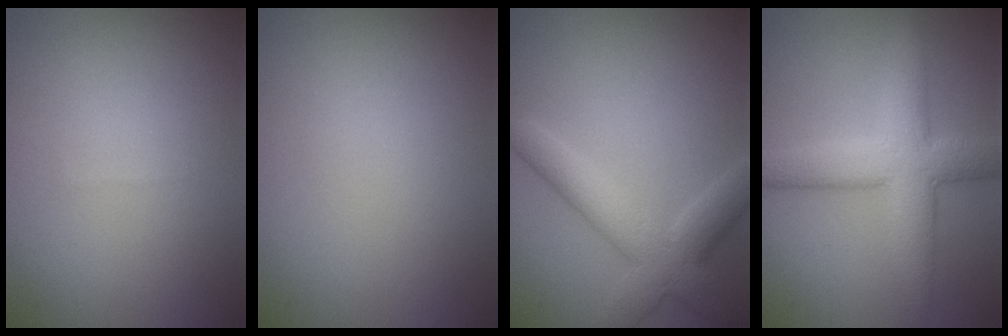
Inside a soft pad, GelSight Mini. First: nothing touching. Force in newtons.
{"total": 0.0}
{"total": 5.2, "press": 5.2, "slide": 0.2}
{"total": 6.7, "press": 6.7, "slide": 0.6}